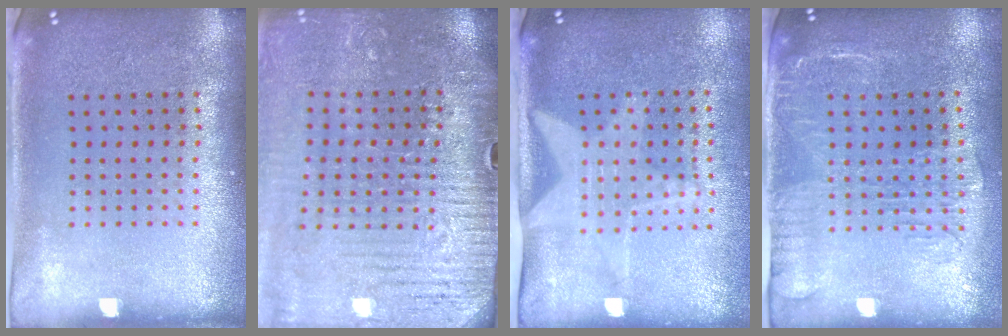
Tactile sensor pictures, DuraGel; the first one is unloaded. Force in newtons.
{"total": 3.9, "press": 3.8, "slide": 0.9}
{"total": 2.1, "press": 1.6, "slide": 1.3}
{"total": 2.0, "press": 1.6, "slide": 1.1}